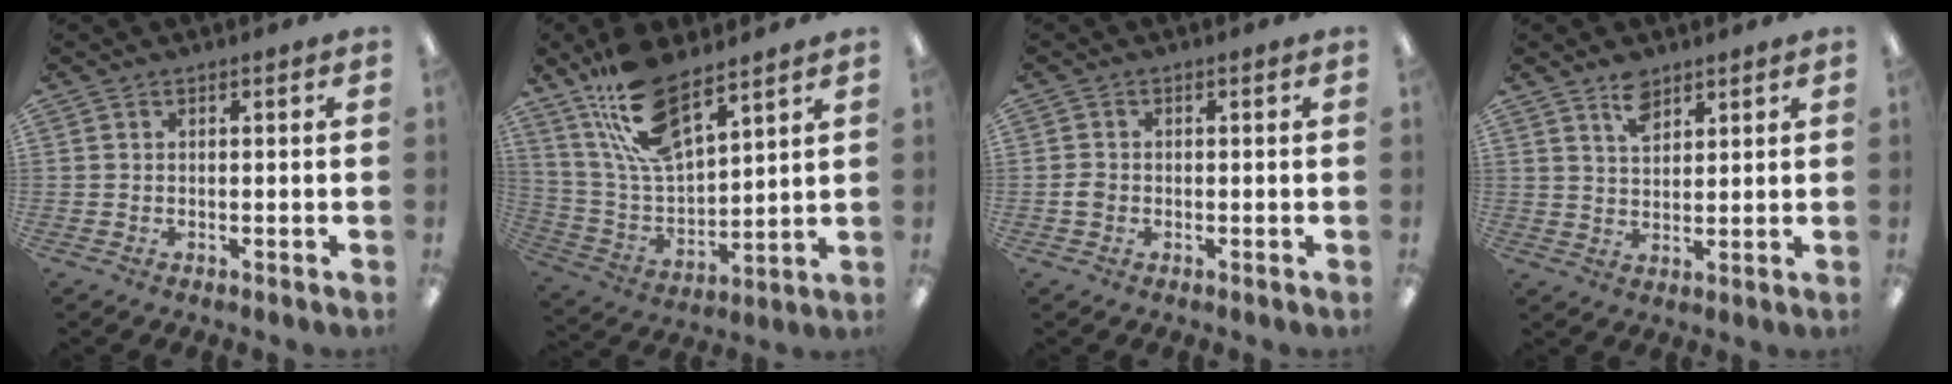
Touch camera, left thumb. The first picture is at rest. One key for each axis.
{"total": 17.9, "fx": 12.6, "fy": 6.6, "fz": 10.8, "tx": -0.225, "ty": -0.061, "tz": 0.223}
{"total": 1.8, "fx": -0.3, "fy": 1.5, "fz": 0.9, "tx": -0.017, "ty": 0.004, "tz": -0.008}
{"total": 5.9, "fx": 4.3, "fy": 3.2, "fz": 2.5, "tx": -0.038, "ty": -0.014, "tz": 0.076}